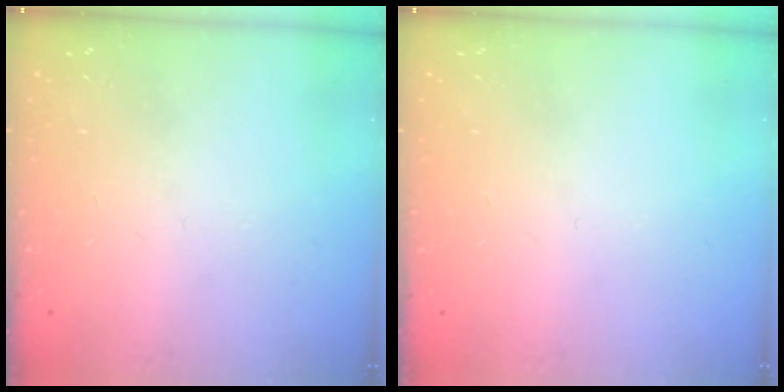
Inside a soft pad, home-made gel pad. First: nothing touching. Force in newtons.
{"total": 0.0}